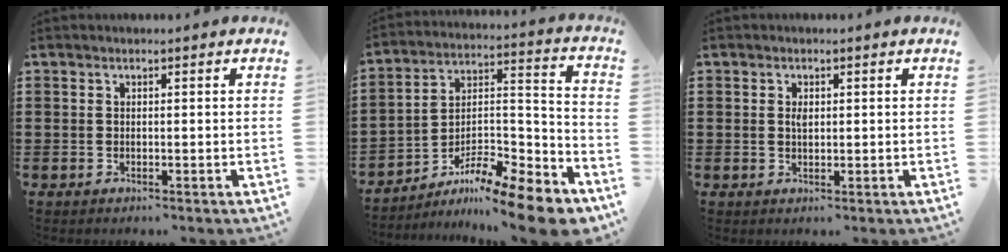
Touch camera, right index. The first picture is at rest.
{"total": 10.6, "force": [-8.6, 2.2, 5.8], "torque": [-0.091, 0.015, -0.169]}
{"total": 1.4, "force": [0.3, 0.7, 1.1], "torque": [-0.025, 0.003, 0.006]}